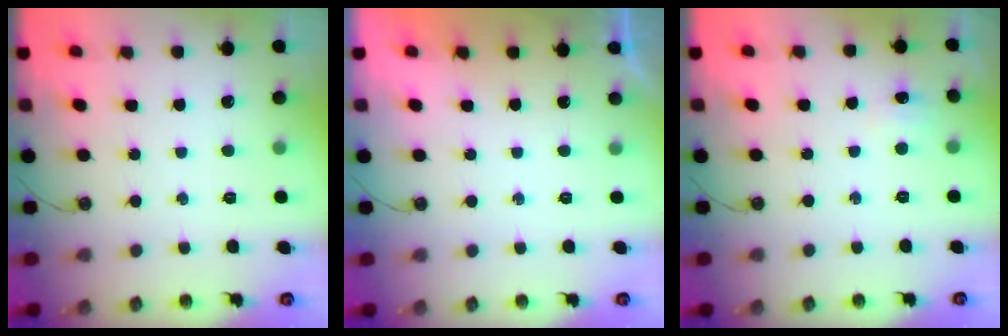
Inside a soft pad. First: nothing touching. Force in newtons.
{"total": 0.0}
{"total": 4.7, "press": 4.7, "slide": 0.6}